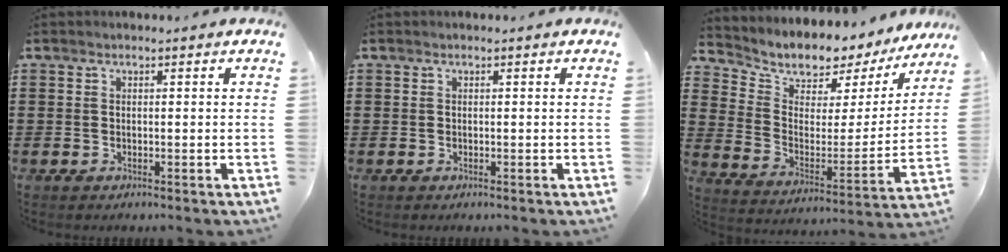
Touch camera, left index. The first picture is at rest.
{"total": 0.0}
{"total": 5.6, "force": [5.2, 2.1, 0.0], "torque": [-0.025, -0.051, 0.081]}